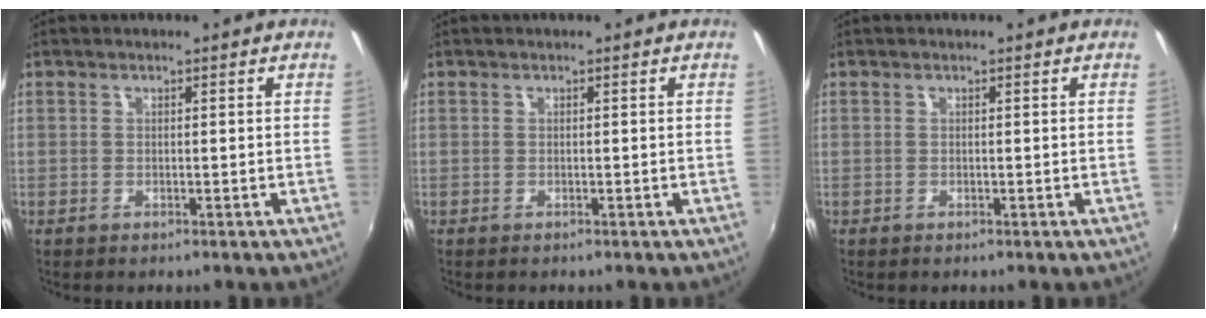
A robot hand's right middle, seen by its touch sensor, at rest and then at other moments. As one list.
[{"total": 0.0}, {"total": 0.0}]